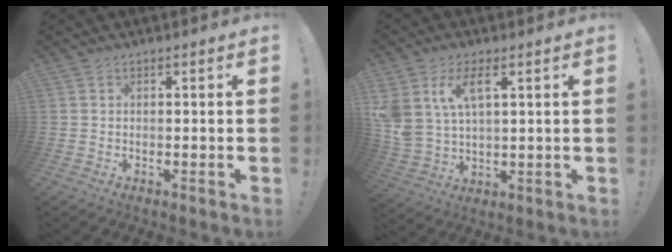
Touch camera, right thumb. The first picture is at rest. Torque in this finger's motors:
{"motor_torque": [1.81, 1.89, 0.94, 0.24, 0.12]}